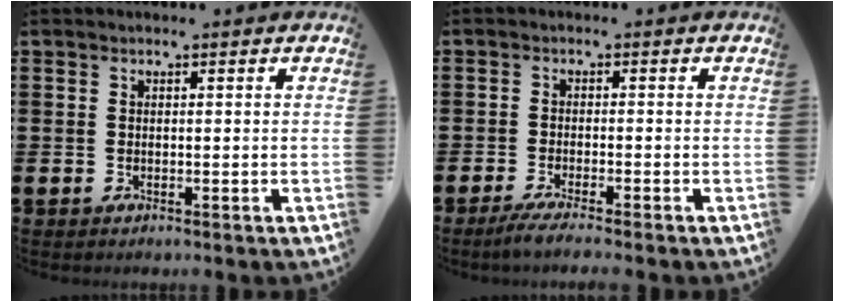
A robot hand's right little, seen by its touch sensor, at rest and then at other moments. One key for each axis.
{"total": 2.1, "fx": -1.5, "fy": -0.1, "fz": 1.5, "tx": -0.022, "ty": -0.002, "tz": -0.026}